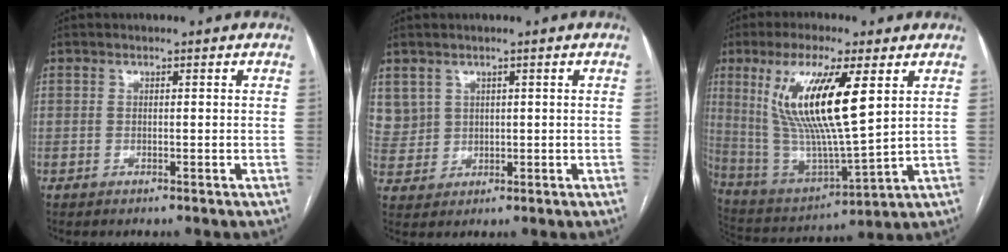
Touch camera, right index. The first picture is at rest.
{"total": 5.9, "force": [2.5, 5.4, 0.5], "torque": [-0.021, 0.018, 0.064]}
{"total": 18.1, "force": [5.7, 2.9, 17.0], "torque": [-0.352, -0.002, 0.112]}